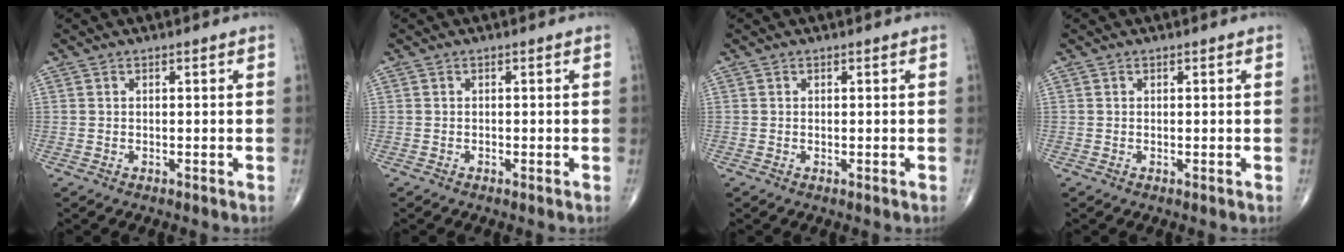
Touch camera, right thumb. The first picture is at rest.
{"total": 0.0}
{"total": 0.0}
{"total": 0.0}